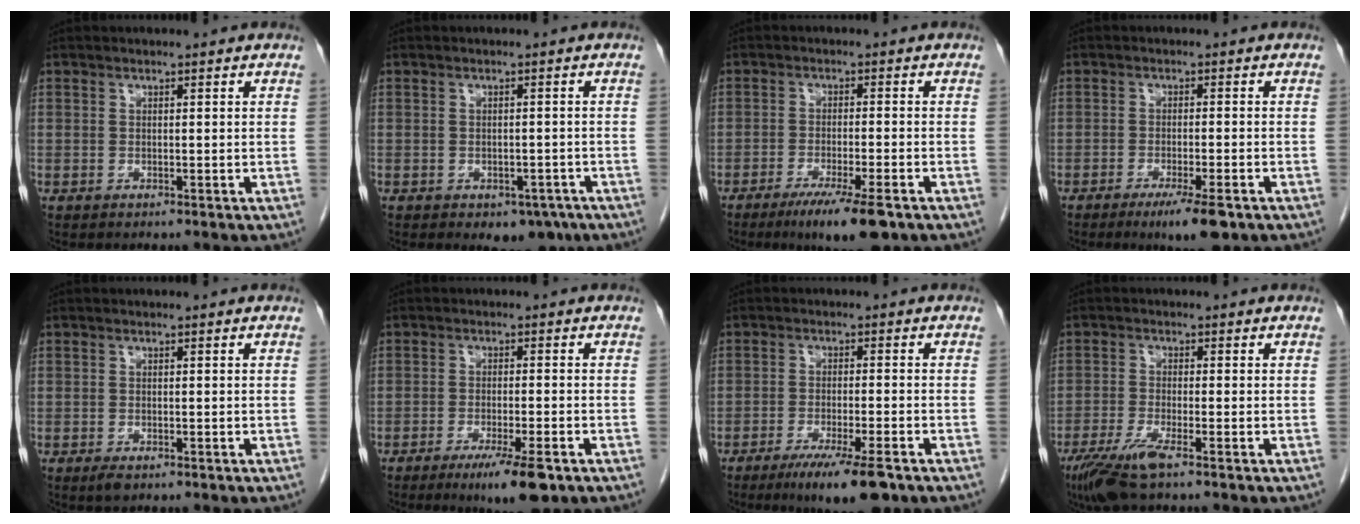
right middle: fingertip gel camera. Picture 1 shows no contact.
{"total": 4.5, "force": [-2.8, 2.7, 2.3], "torque": [-0.016, 0.001, -0.029]}
{"total": 8.4, "force": [-5.4, 0.6, 6.3], "torque": [-0.100, -0.021, -0.083]}
{"total": 5.9, "force": [-3.6, 0.6, 4.6], "torque": [-0.074, -0.014, -0.054]}
{"total": 1.5, "force": [-0.9, 0.6, 1.0], "torque": [-0.020, -0.002, -0.011]}
{"total": 7.1, "force": [-4.3, 0.6, 5.6], "torque": [-0.090, -0.018, -0.065]}
{"total": 9.0, "force": [-6.0, 0.7, 6.7], "torque": [-0.103, -0.021, -0.092]}
{"total": 5.8, "force": [-3.8, 0.3, 4.4], "torque": [-0.091, -0.018, -0.073]}